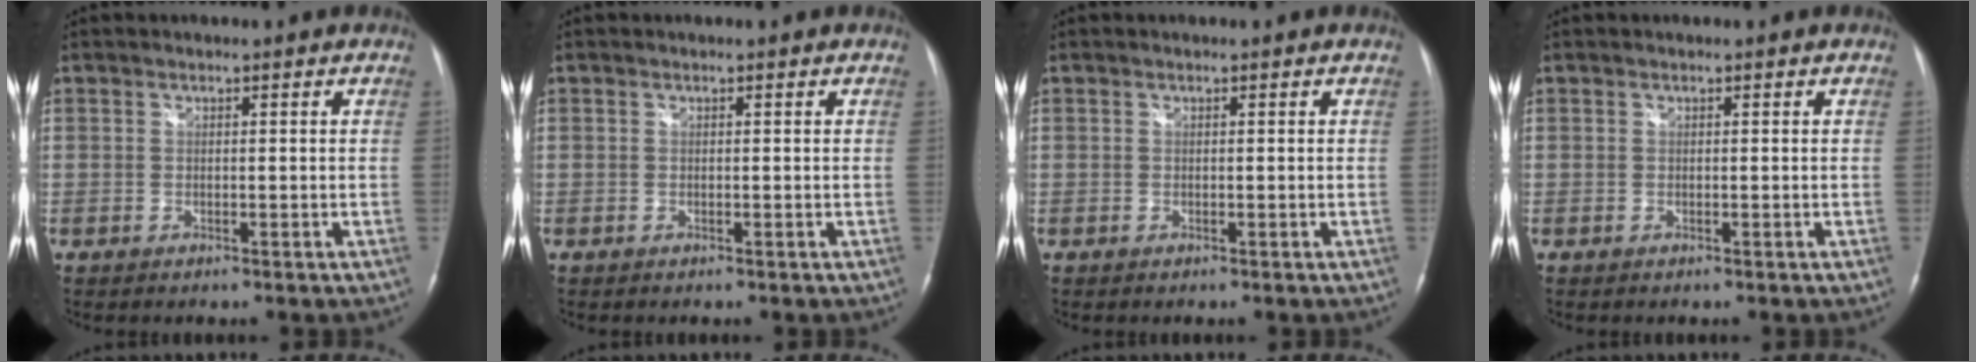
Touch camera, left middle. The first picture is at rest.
{"total": 0.0}
{"total": 0.0}
{"total": 0.0}